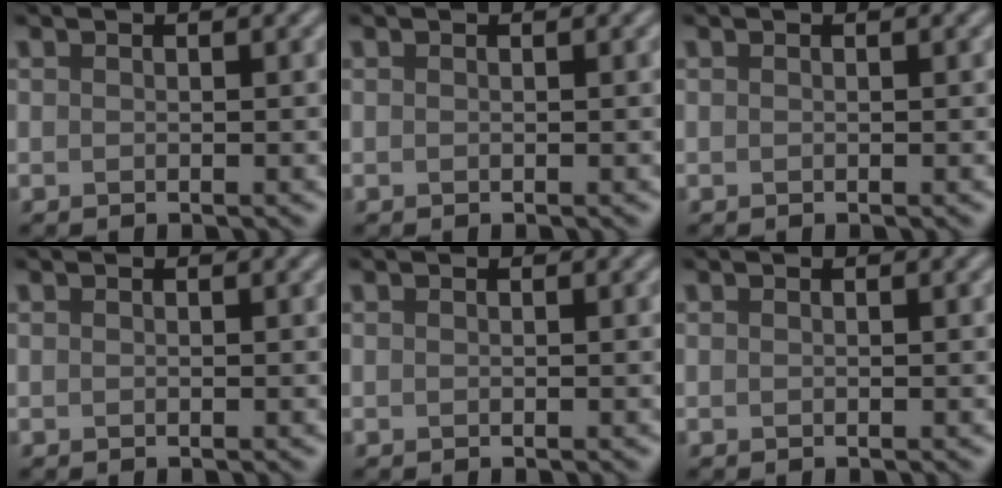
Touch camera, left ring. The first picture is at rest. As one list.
[{"total": 0.0}, {"total": 0.0}, {"total": 0.0}, {"total": 0.0}, {"total": 0.0}]